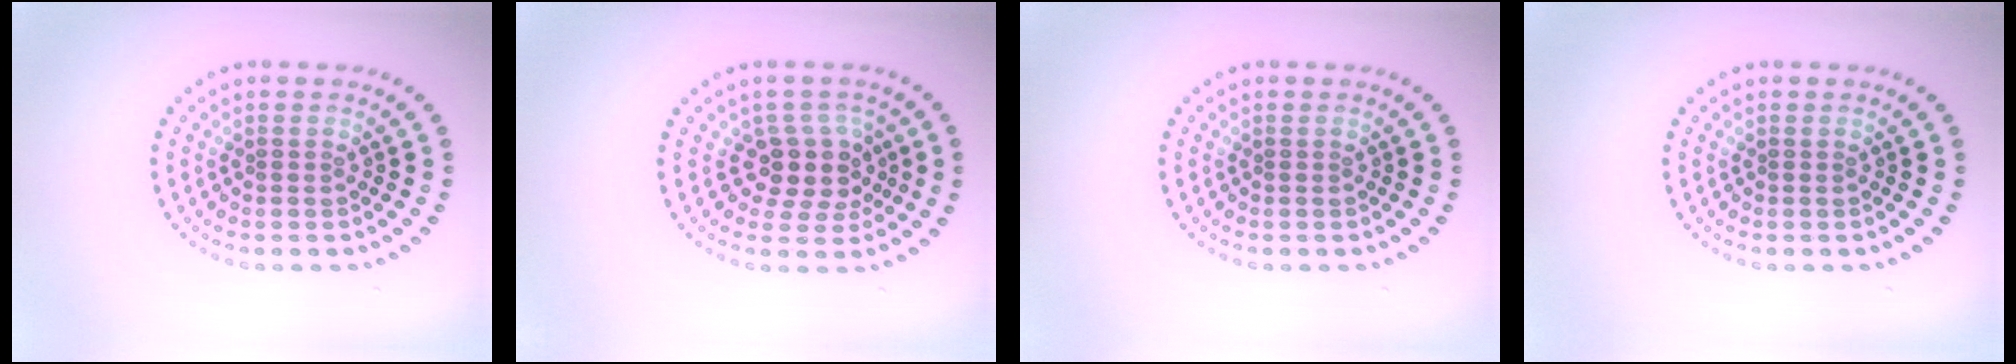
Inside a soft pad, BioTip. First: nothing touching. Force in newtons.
{"total": 3.6, "press": 2.9, "slide": 2.2}
{"total": 0.0}
{"total": 0.0}